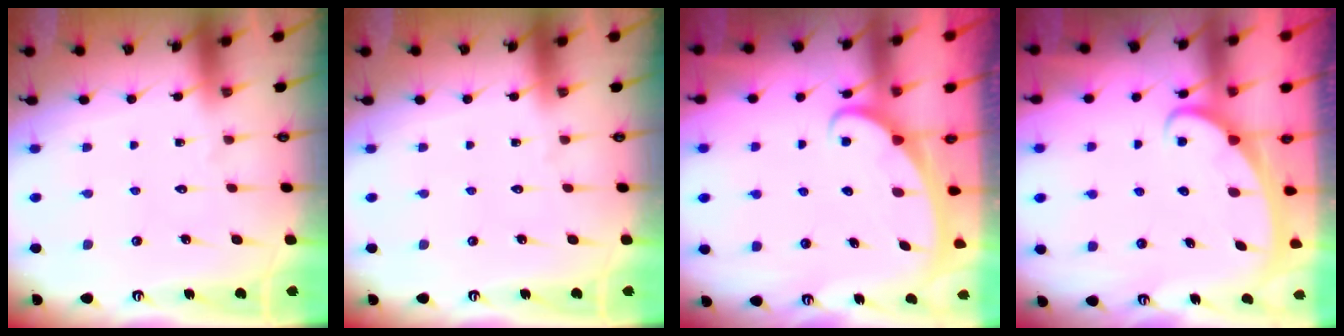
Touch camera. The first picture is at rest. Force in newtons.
{"total": 0.0}
{"total": 2.5, "press": 2.5, "slide": 0.3}
{"total": 2.5, "press": 2.5, "slide": 0.4}